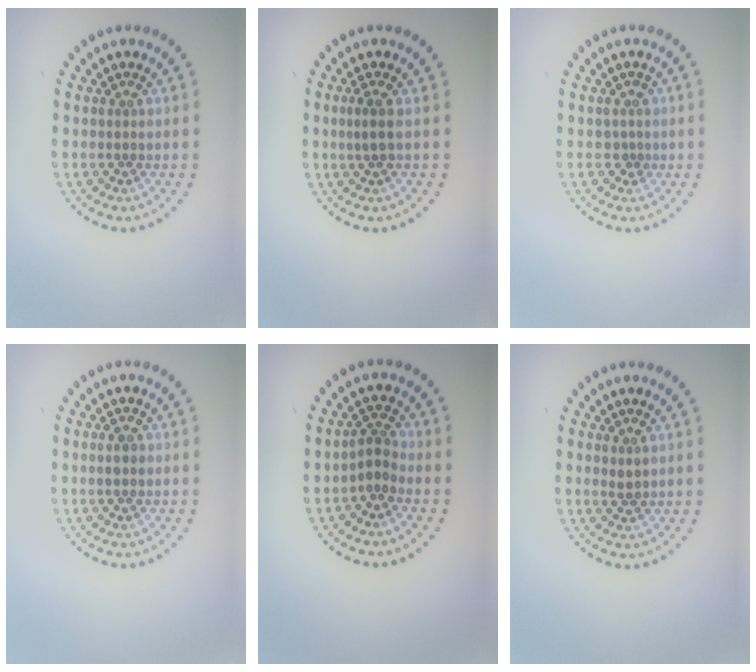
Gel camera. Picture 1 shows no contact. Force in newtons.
{"total": 1.4, "press": 1.2, "slide": 0.8}
{"total": 1.0, "press": 0.8, "slide": 0.6}
{"total": 1.0, "press": 1.0, "slide": 0.2}
{"total": 2.1, "press": 1.4, "slide": 1.5}
{"total": 0.8, "press": 0.8, "slide": 0.2}